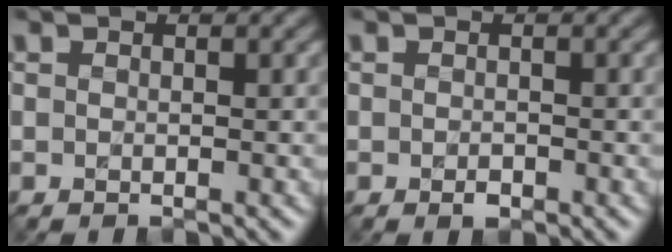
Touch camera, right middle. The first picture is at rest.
{"total": 0.9, "force": [-0.5, 0.5, 0.6], "torque": [-0.010, 0.000, -0.007]}